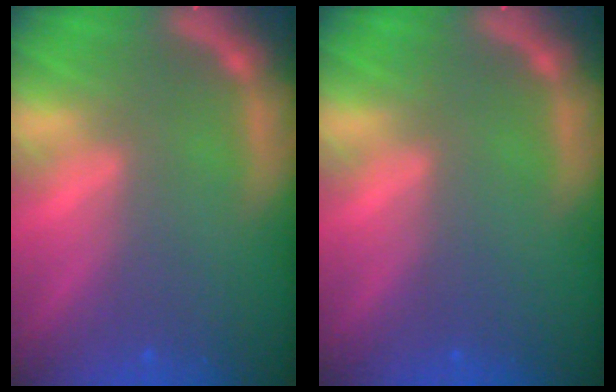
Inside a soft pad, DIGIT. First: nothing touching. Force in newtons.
{"total": 0.0}